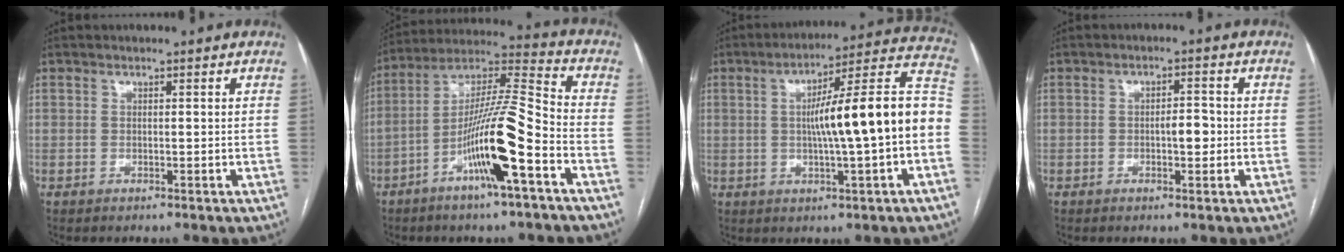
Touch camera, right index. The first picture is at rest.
{"total": 15.4, "force": [-6.3, 0.8, 14.0], "torque": [-0.266, 0.006, -0.113]}
{"total": 17.5, "force": [-0.9, 0.5, 17.5], "torque": [-0.251, 0.034, -0.017]}
{"total": 3.1, "force": [-0.5, 1.1, 2.8], "torque": [-0.043, 0.006, -0.004]}